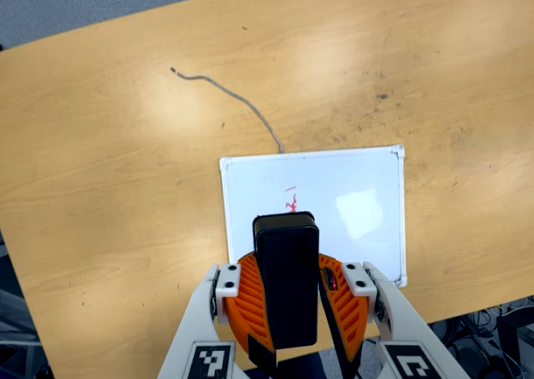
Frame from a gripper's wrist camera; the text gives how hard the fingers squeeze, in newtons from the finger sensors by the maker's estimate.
{"total": 11.0, "left": 10.9, "right": 11.1}